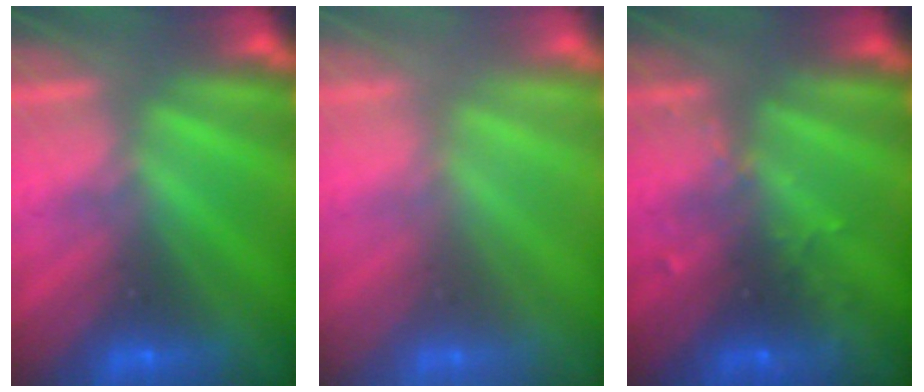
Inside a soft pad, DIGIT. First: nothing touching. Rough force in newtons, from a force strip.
{"total": 2.8}
{"total": 2.9}